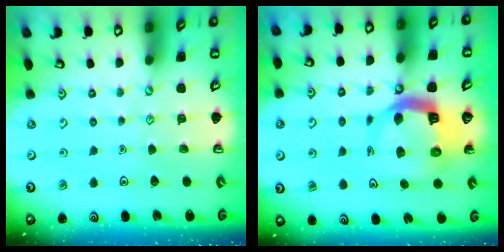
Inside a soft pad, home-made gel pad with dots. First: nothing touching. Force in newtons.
{"total": 9.0, "press": 8.9, "slide": 1.2}